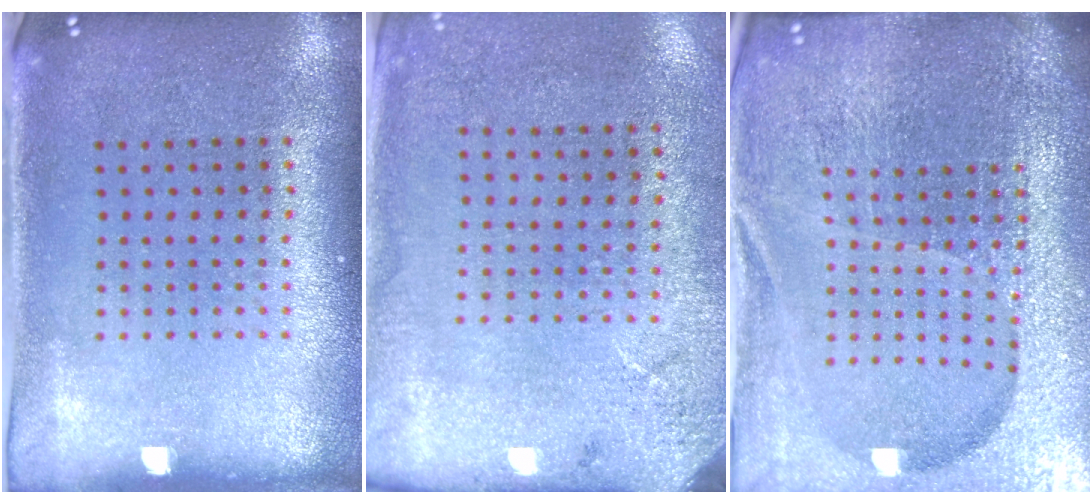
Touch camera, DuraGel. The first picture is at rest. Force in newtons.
{"total": 2.7, "press": 2.2, "slide": 1.5}
{"total": 6.8, "press": 5.8, "slide": 3.4}